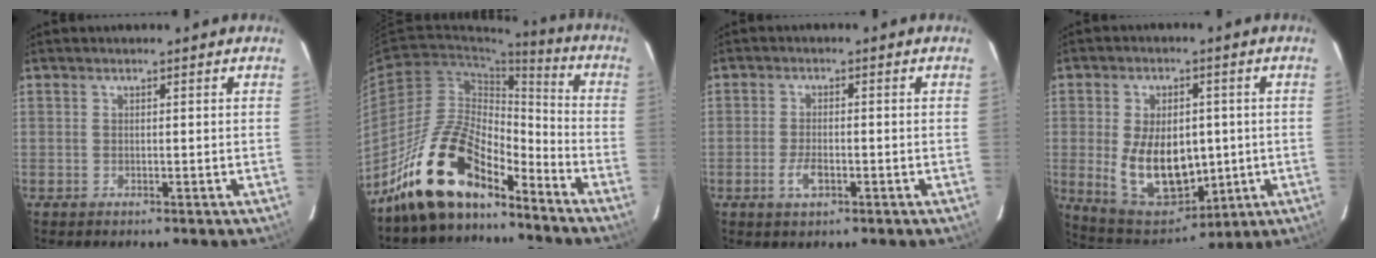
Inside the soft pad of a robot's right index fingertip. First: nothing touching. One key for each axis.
{"total": 16.6, "fx": -12.9, "fy": 6.1, "fz": 8.5, "tx": -0.161, "ty": 0.021, "tz": -0.237}
{"total": 3.7, "fx": -1.5, "fy": 1.7, "fz": 3.0, "tx": -0.065, "ty": -0.003, "tz": -0.028}
{"total": 15.3, "fx": -1.1, "fy": 9.4, "fz": 12.0, "tx": -0.239, "ty": -0.016, "tz": 0.009}